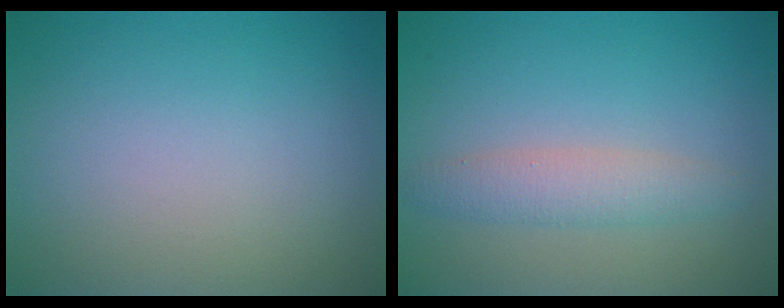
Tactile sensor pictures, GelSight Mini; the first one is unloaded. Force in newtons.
{"total": 2.4, "press": 2.4, "slide": 0.1}